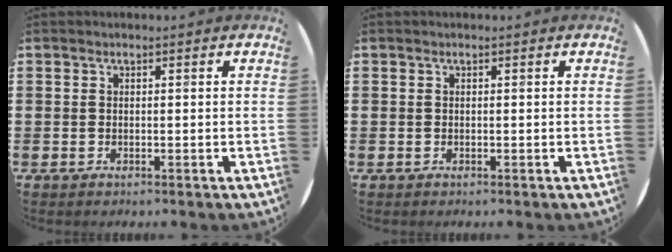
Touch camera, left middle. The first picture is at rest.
{"total": 0.0}